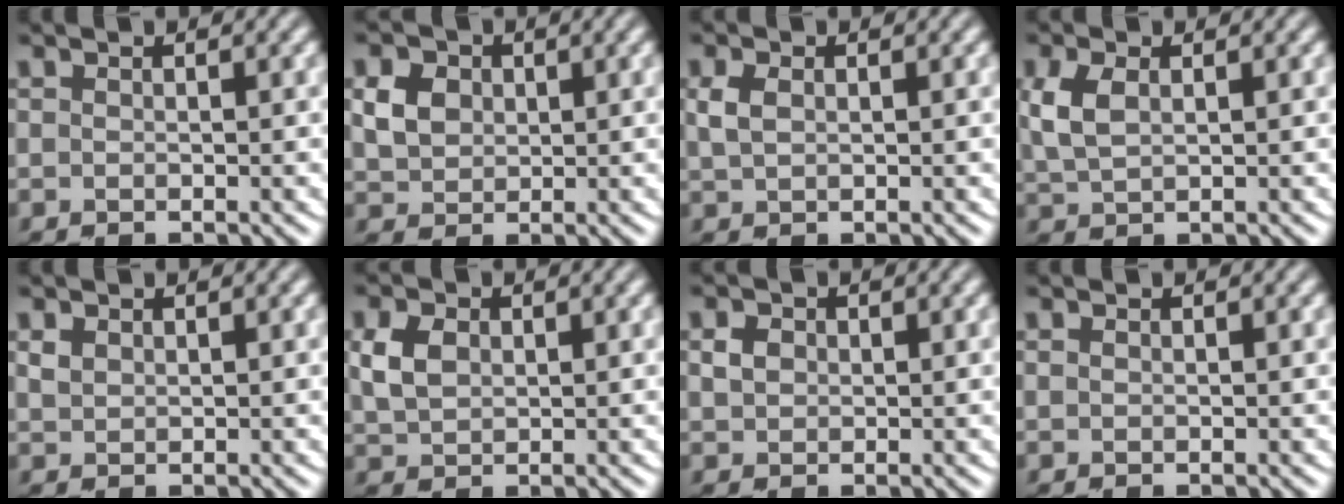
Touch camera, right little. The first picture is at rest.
{"total": 3.0, "force": [0.8, 2.5, 1.5], "torque": [-0.036, 0.000, 0.015]}
{"total": 1.7, "force": [0.5, 1.2, 1.2], "torque": [-0.029, 0.001, 0.010]}
{"total": 3.1, "force": [0.9, 1.8, 2.3], "torque": [-0.063, 0.004, 0.020]}
{"total": 1.0, "force": [0.6, 0.7, 0.4], "torque": [-0.010, -0.001, 0.014]}
{"total": 3.1, "force": [0.8, 2.3, 1.9], "torque": [-0.049, 0.006, 0.016]}
{"total": 1.4, "force": [0.3, 1.2, 0.6], "torque": [-0.012, 0.003, 0.003]}
{"total": 0.0}